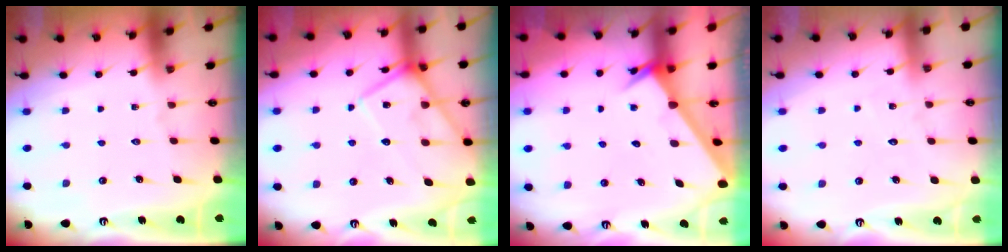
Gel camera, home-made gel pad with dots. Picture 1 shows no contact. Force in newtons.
{"total": 13.1, "press": 13.0, "slide": 1.1}
{"total": 2.5, "press": 2.5, "slide": 0.1}
{"total": 3.4, "press": 3.4, "slide": 0.3}